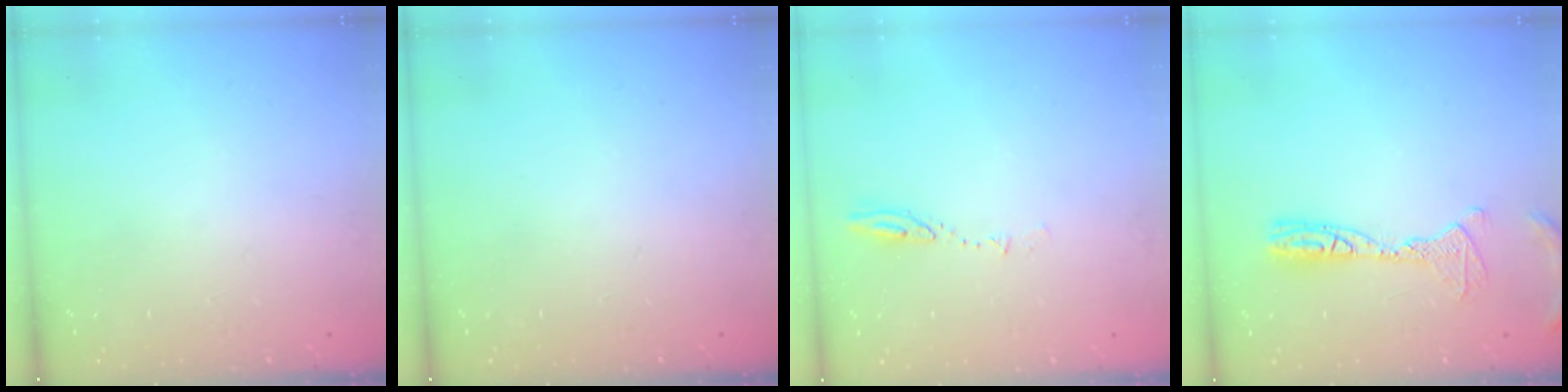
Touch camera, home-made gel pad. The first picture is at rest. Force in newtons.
{"total": 0.0}
{"total": 4.5, "press": 4.4, "slide": 0.5}
{"total": 14.6, "press": 12.8, "slide": 7.1}